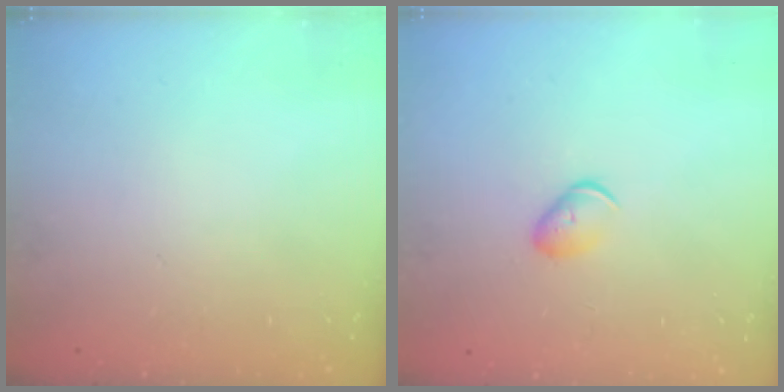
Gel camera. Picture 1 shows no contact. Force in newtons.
{"total": 5.4, "press": 5.4, "slide": 0.7}